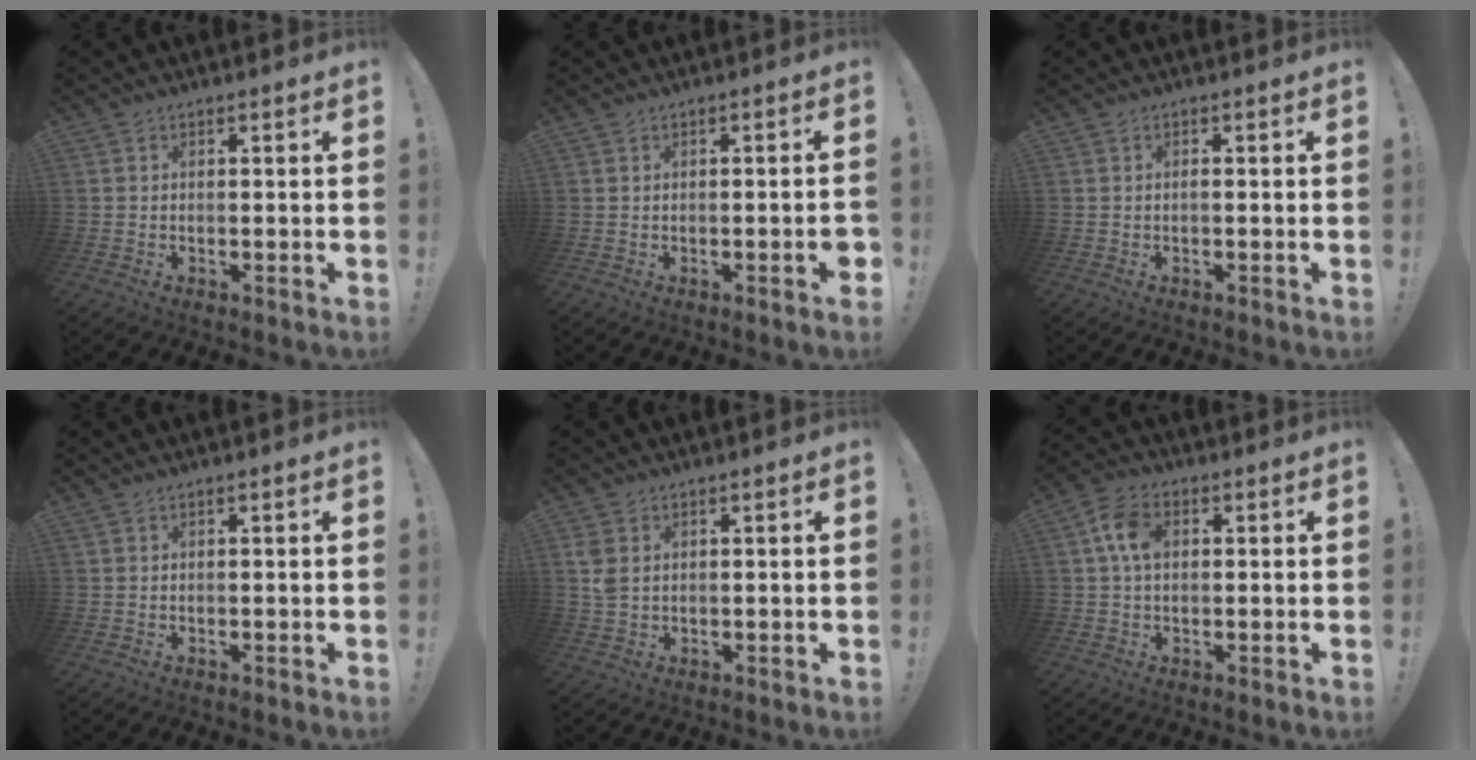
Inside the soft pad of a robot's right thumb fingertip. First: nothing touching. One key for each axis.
{"total": 2.2, "fx": -1.0, "fy": 0.0, "fz": 2.0, "tx": -0.023, "ty": -0.003, "tz": -0.018}
{"total": 0.7, "fx": -0.6, "fy": -0.3, "fz": 0.1, "tx": -0.004, "ty": -0.001, "tz": -0.012}
{"total": 0.0}
{"total": 4.6, "fx": 1.6, "fy": 3.2, "fz": 2.8, "tx": -0.055, "ty": 0.001, "tz": 0.033}
{"total": 8.2, "fx": 1.6, "fy": 5.3, "fz": 6.0, "tx": -0.104, "ty": 0.010, "tz": 0.032}